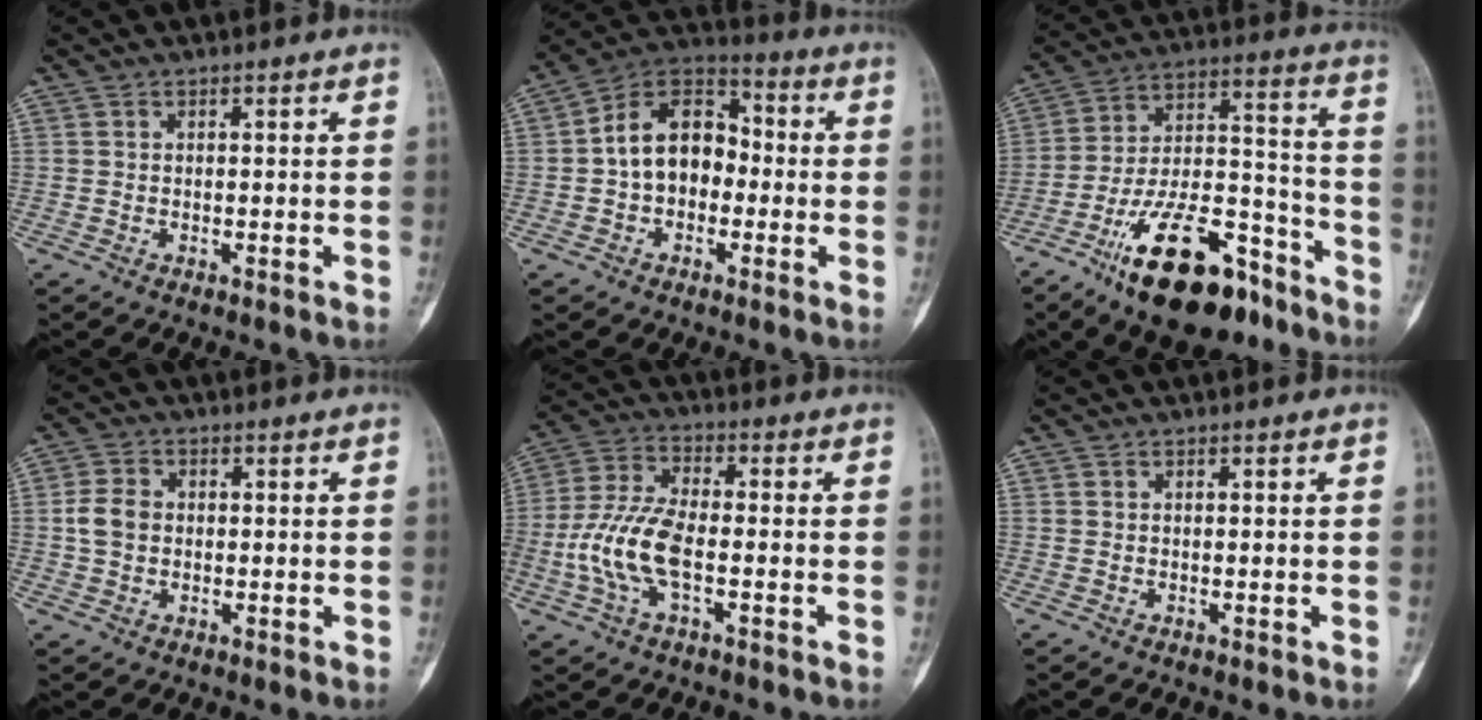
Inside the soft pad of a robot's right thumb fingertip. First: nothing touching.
{"total": 13.3, "force": [-1.0, 9.6, 9.1], "torque": [-0.118, 0.043, -0.034]}
{"total": 23.7, "force": [-15.3, 9.8, 15.3], "torque": [-0.231, 0.097, -0.255]}
{"total": 4.9, "force": [-0.1, 3.9, 2.9], "torque": [-0.047, 0.009, -0.008]}
{"total": 12.0, "force": [-3.0, 6.0, 9.9], "torque": [-0.218, 0.028, -0.065]}
{"total": 0.0}